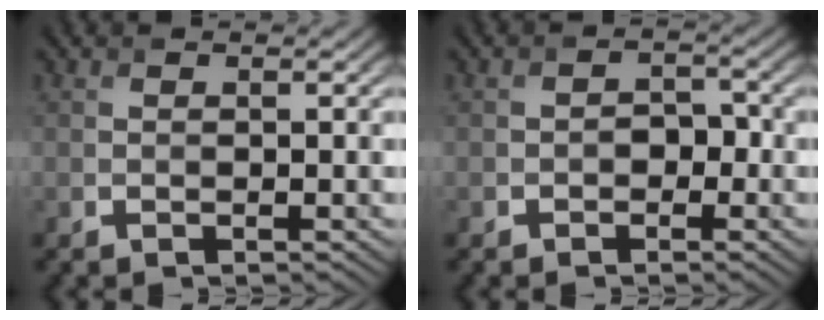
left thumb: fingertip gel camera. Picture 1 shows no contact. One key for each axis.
{"total": 1.9, "fx": -0.8, "fy": 1.4, "fz": 1.1, "tx": -0.018, "ty": 0.001, "tz": -0.016}